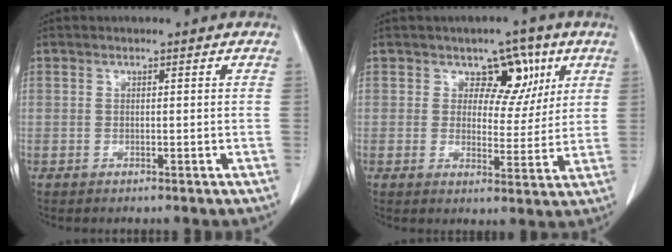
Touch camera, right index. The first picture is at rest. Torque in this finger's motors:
{"motor_torque": [0.26, 0.11, 0.06, 0.00]}